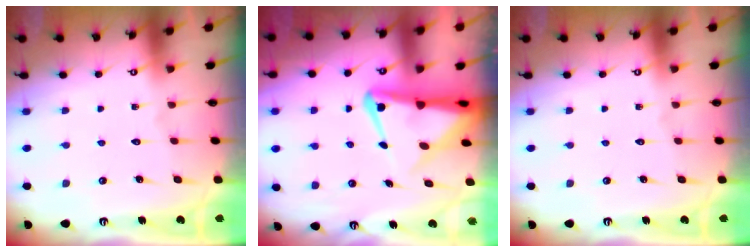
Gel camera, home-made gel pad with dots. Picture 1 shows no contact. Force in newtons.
{"total": 7.2, "press": 7.2, "slide": 0.8}
{"total": 0.0}